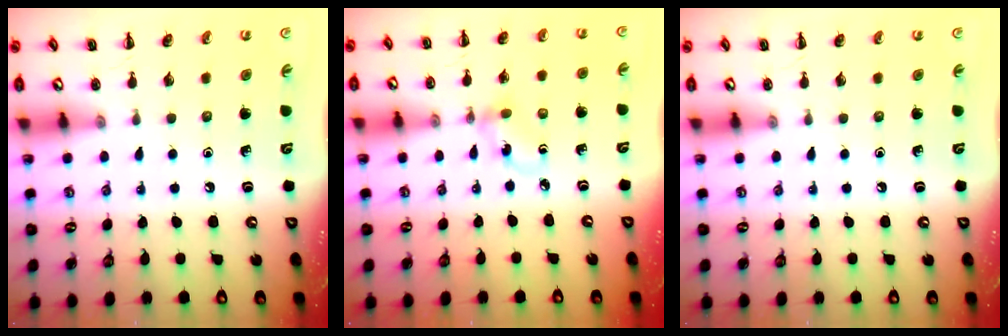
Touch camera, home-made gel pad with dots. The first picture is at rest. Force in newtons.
{"total": 2.8, "press": 2.8, "slide": 0.7}
{"total": 0.0}